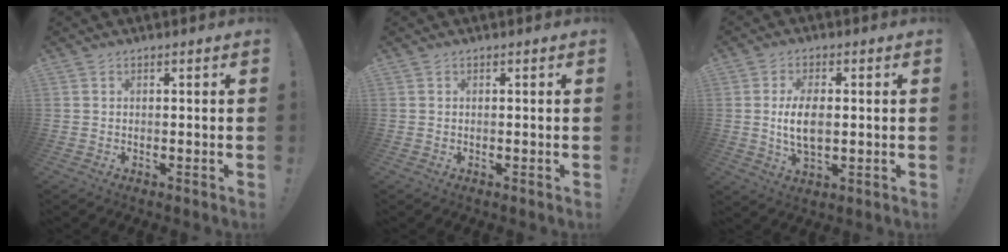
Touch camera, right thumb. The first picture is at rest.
{"total": 0.0}
{"total": 8.4, "force": [0.2, 4.3, 7.2], "torque": [-0.133, -0.009, -0.001]}